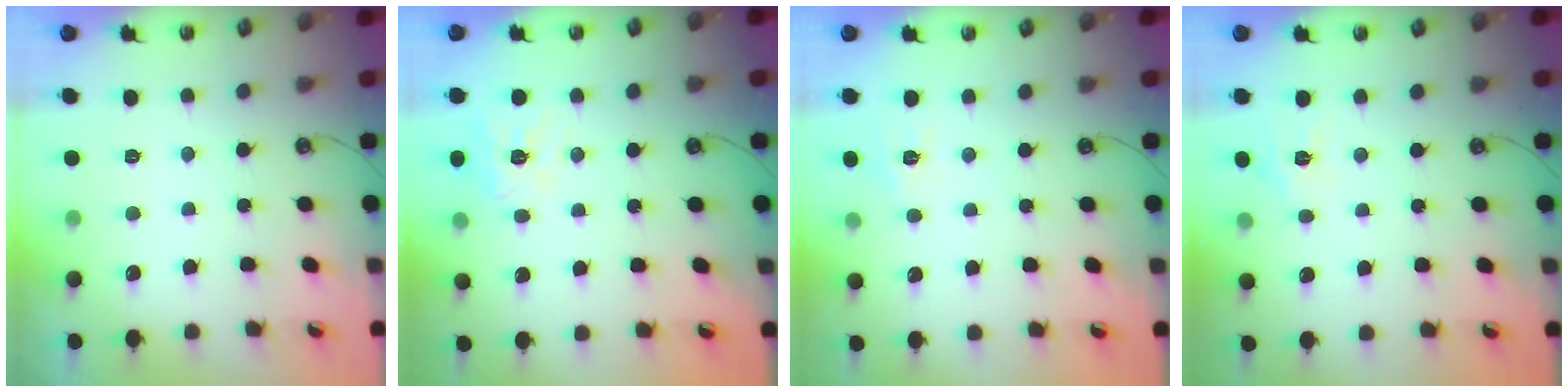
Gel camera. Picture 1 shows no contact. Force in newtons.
{"total": 12.5, "press": 12.4, "slide": 1.4}
{"total": 5.0, "press": 5.0, "slide": 0.6}
{"total": 5.3, "press": 5.3, "slide": 0.4}